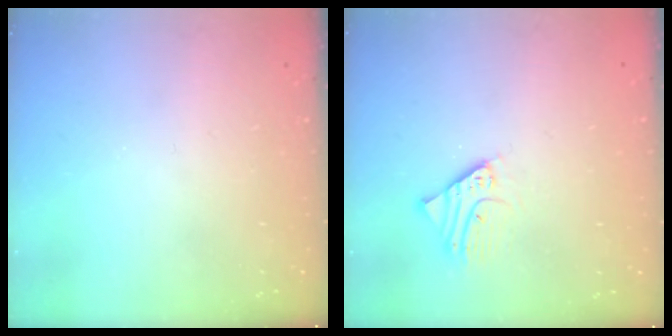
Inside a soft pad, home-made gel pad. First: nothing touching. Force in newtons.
{"total": 2.8, "press": 2.8, "slide": 0.2}